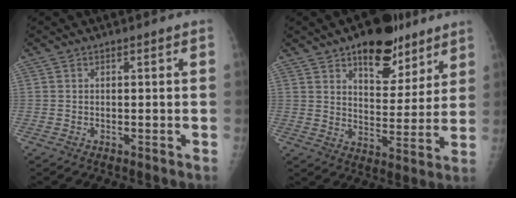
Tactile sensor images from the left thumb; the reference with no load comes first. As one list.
[{"total": 14.5, "force": [9.2, 7.5, 8.3], "torque": [-0.065, -0.045, 0.135]}]